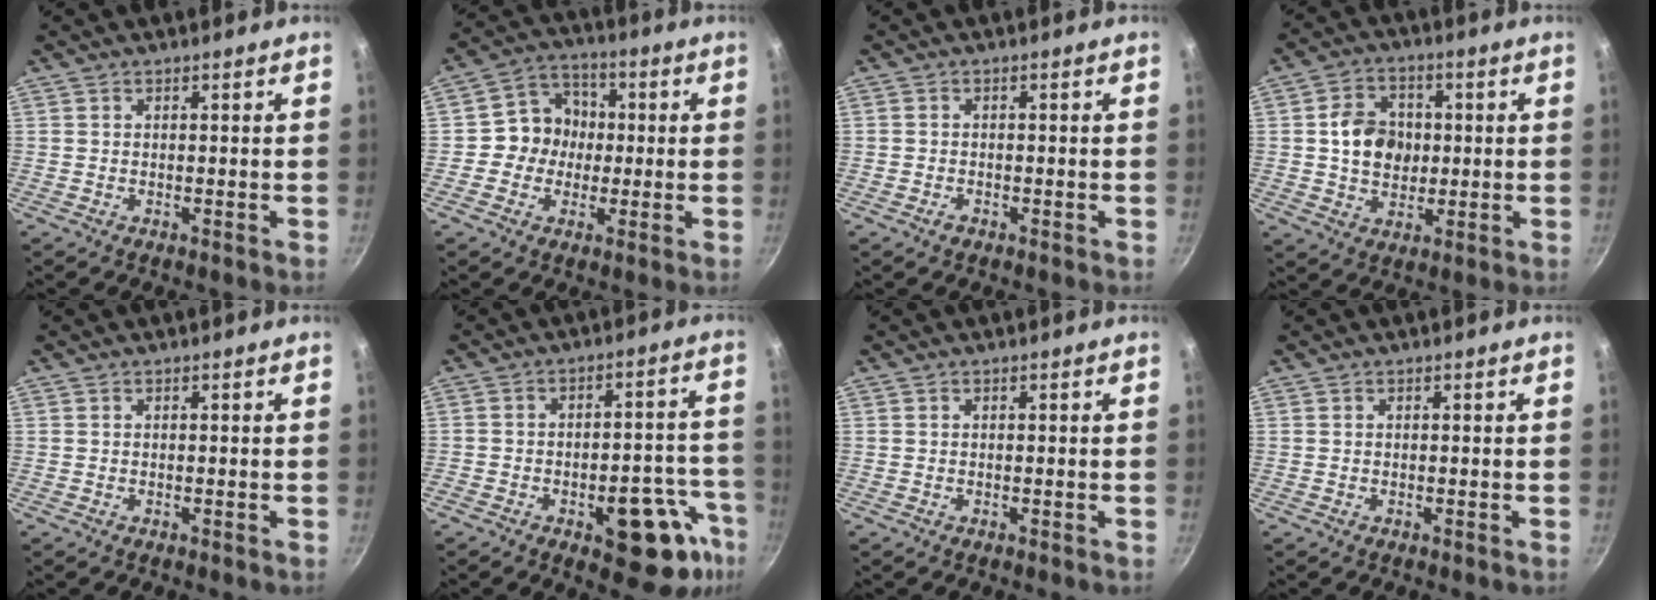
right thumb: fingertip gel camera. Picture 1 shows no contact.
{"total": 3.7, "force": [-0.4, 3.4, 1.2], "torque": [0.008, 0.011, -0.014]}
{"total": 1.5, "force": [-0.9, 1.0, 0.6], "torque": [-0.012, 0.005, -0.016]}
{"total": 8.5, "force": [1.1, 6.8, 5.0], "torque": [-0.056, -0.001, 0.019]}
{"total": 0.0}
{"total": 16.2, "force": [-7.6, 7.5, 12.1], "torque": [-0.090, 0.045, -0.095]}
{"total": 0.0}
{"total": 0.0}